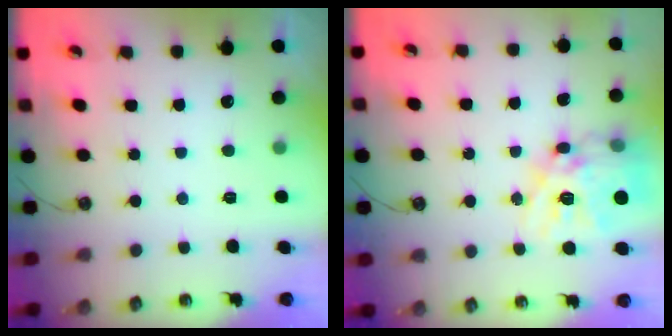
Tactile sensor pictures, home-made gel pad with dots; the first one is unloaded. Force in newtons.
{"total": 19.5, "press": 19.5, "slide": 1.7}